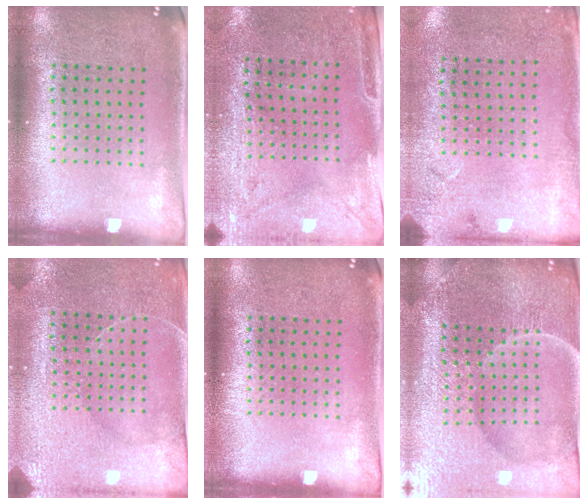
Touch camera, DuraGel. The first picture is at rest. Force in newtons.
{"total": 3.0, "press": 2.4, "slide": 1.7}
{"total": 2.6, "press": 2.1, "slide": 1.6}
{"total": 3.0, "press": 2.9, "slide": 0.3}
{"total": 0.0}
{"total": 5.9, "press": 5.4, "slide": 2.3}